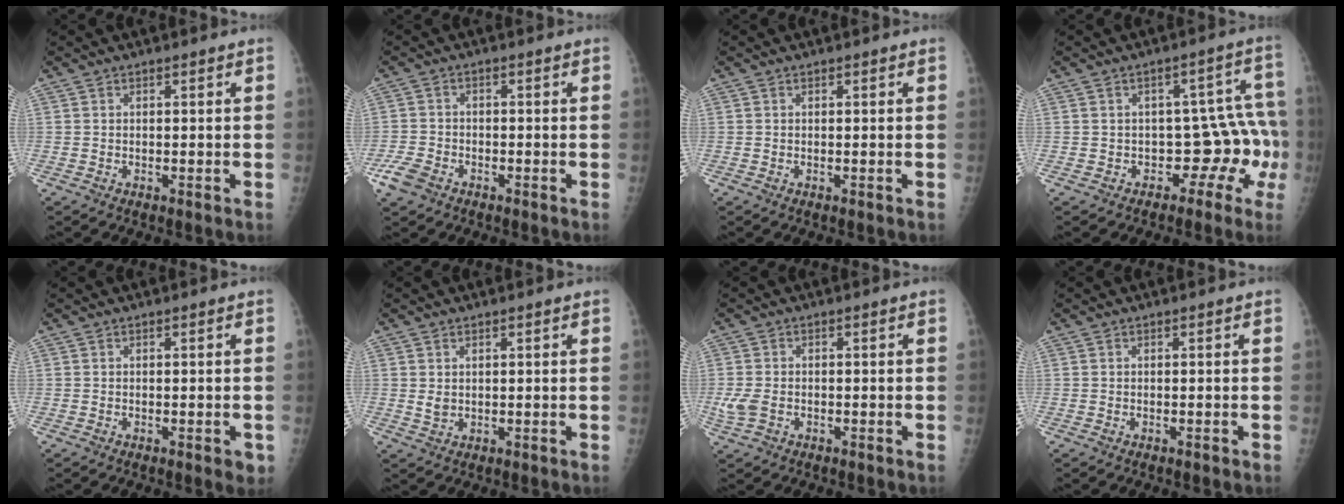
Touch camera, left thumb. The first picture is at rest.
{"total": 4.7, "force": [-2.8, 3.0, 2.3], "torque": [-0.053, 0.009, -0.052]}
{"total": 0.0}
{"total": 8.3, "force": [-3.1, 5.6, 5.2], "torque": [-0.012, 0.056, -0.037]}
{"total": 2.0, "force": [-0.7, 0.8, 1.6], "torque": [-0.012, -0.001, -0.006]}
{"total": 1.7, "force": [0.6, 1.1, 1.2], "torque": [-0.017, -0.007, 0.016]}
{"total": 3.4, "force": [-1.0, 2.4, 2.2], "torque": [-0.057, 0.005, -0.018]}
{"total": 0.0}